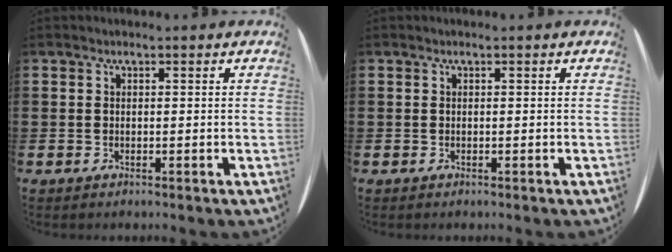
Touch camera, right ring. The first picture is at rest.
{"total": 0.0}